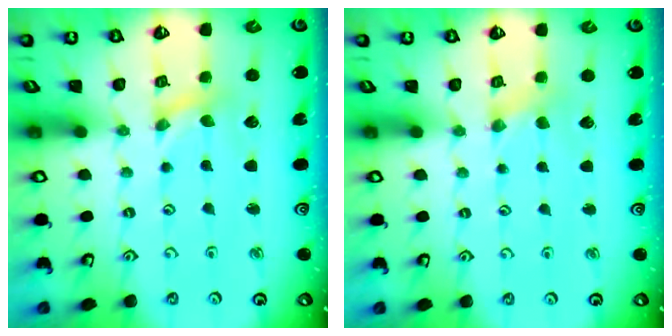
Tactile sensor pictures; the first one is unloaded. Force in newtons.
{"total": 1.7, "press": 1.6, "slide": 0.4}